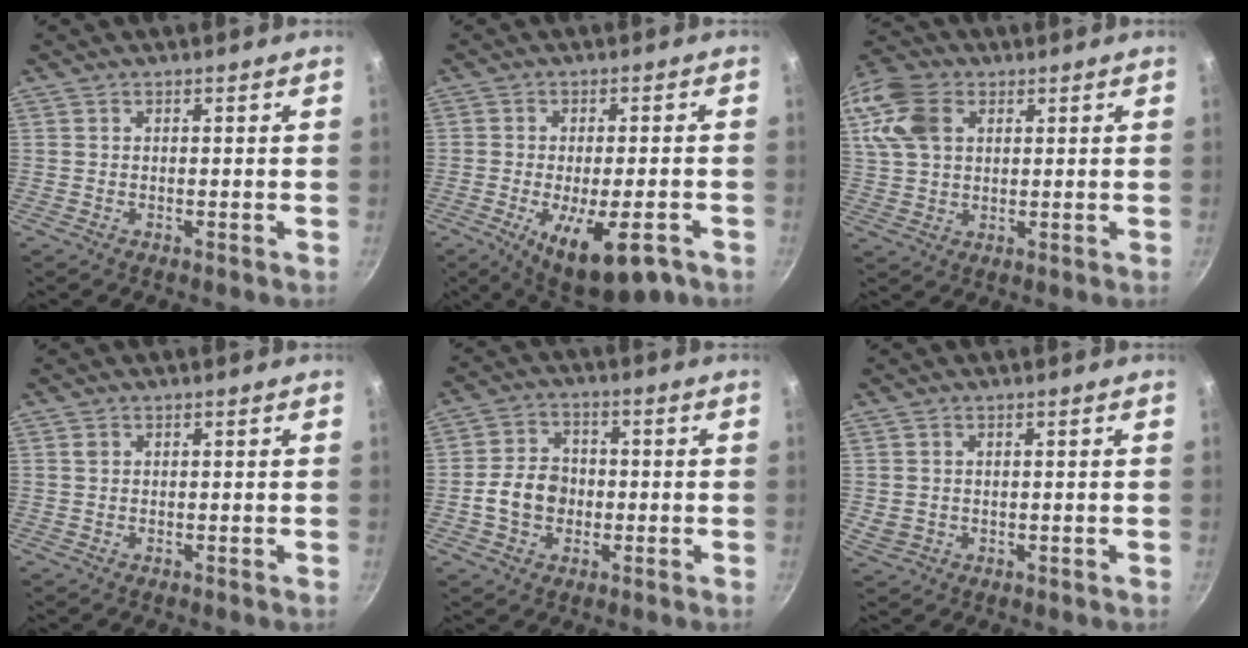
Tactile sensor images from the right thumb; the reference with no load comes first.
{"total": 13.5, "force": [-6.4, 4.7, 10.9], "torque": [-0.144, 0.003, -0.089]}
{"total": 15.0, "force": [5.2, 10.6, 9.2], "torque": [-0.202, 0.017, 0.092]}
{"total": 0.7, "force": [0.3, 0.5, 0.3], "torque": [-0.006, -0.001, 0.005]}
{"total": 8.0, "force": [-1.3, 6.4, 4.5], "torque": [-0.056, 0.018, -0.031]}
{"total": 2.3, "force": [0.2, 1.9, 1.2], "torque": [-0.021, -0.001, 0.012]}